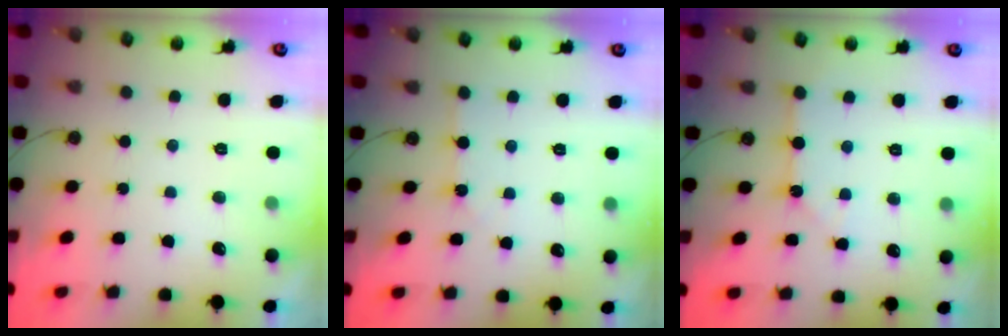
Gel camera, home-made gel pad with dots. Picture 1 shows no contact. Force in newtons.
{"total": 2.7, "press": 2.7, "slide": 0.4}
{"total": 2.5, "press": 2.5, "slide": 0.2}